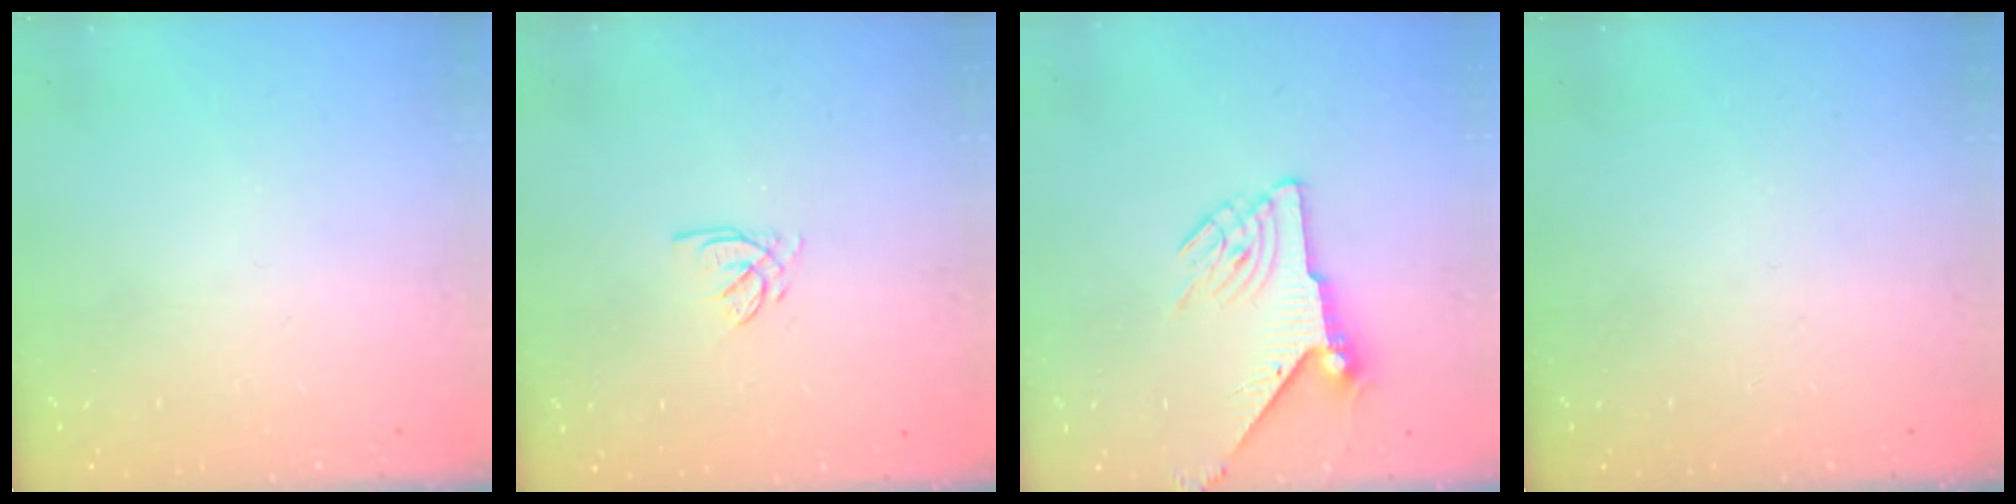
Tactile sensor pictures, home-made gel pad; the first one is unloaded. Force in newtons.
{"total": 2.5, "press": 2.5, "slide": 0.3}
{"total": 7.4, "press": 7.4, "slide": 0.1}
{"total": 0.0}